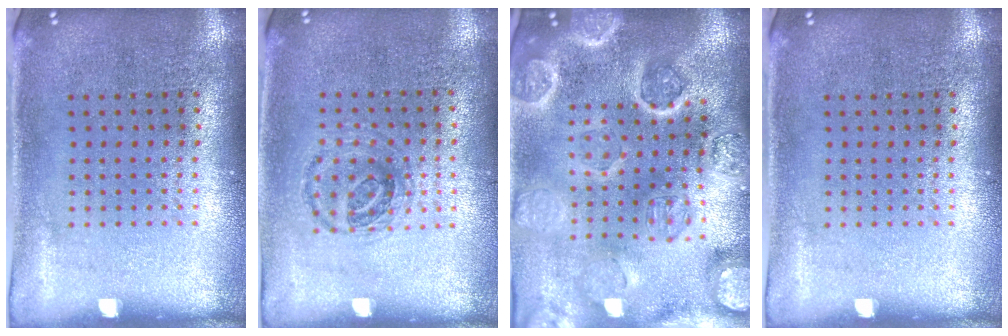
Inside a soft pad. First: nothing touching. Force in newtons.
{"total": 0.9, "press": 0.9, "slide": 0.2}
{"total": 4.8, "press": 4.2, "slide": 2.3}
{"total": 0.0}